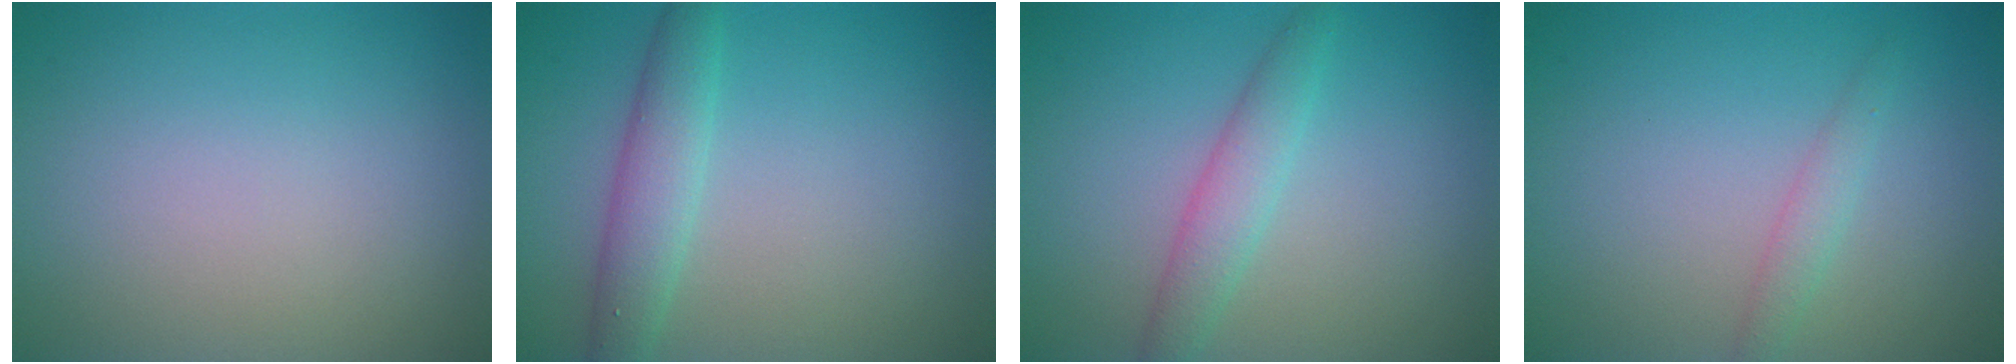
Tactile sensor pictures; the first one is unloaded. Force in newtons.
{"total": 3.1, "press": 3.1, "slide": 0.2}
{"total": 2.7, "press": 2.7, "slide": 0.0}
{"total": 1.4, "press": 1.4, "slide": 0.0}